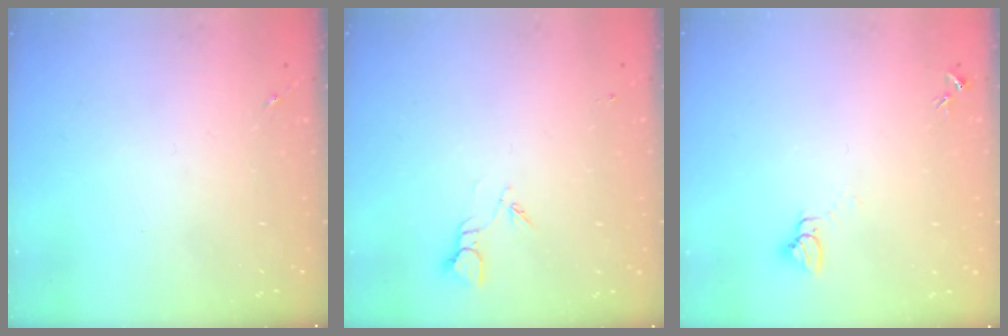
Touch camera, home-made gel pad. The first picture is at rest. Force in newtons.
{"total": 2.7, "press": 2.7, "slide": 0.3}
{"total": 2.7, "press": 2.7, "slide": 0.1}